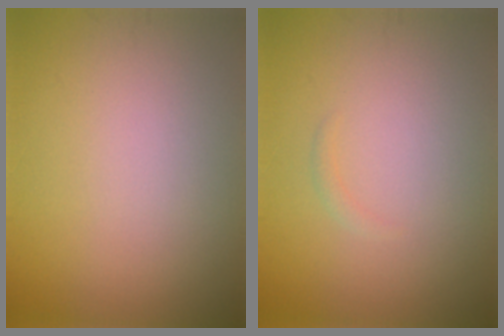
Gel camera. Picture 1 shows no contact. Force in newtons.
{"total": 0.5, "press": 0.5, "slide": 0.1}